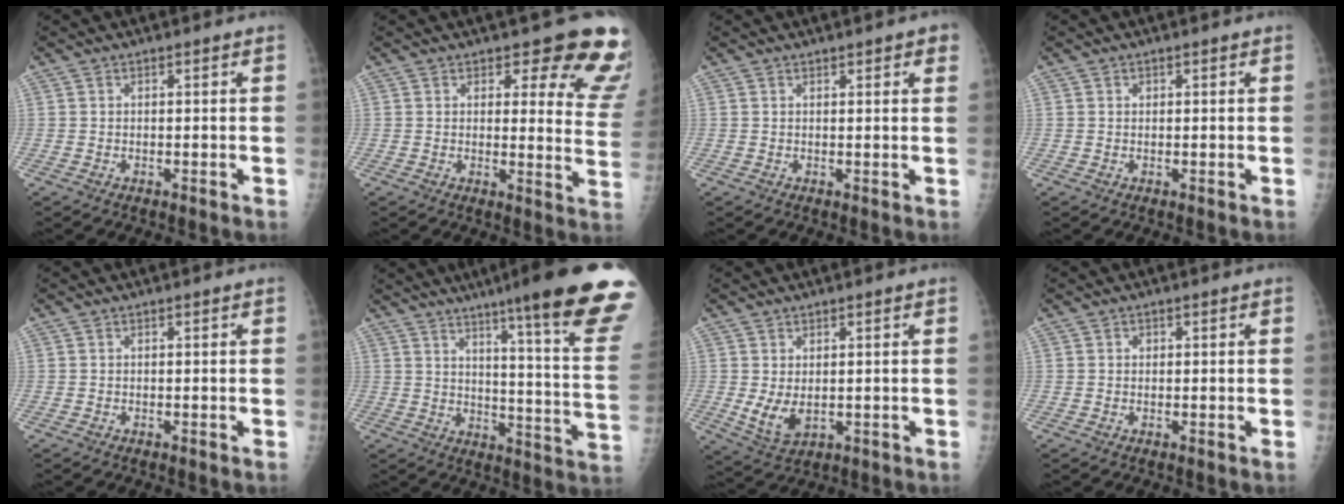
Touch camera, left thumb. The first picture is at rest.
{"total": 13.7, "force": [10.6, 5.0, 7.2], "torque": [-0.021, -0.073, 0.097]}
{"total": 2.9, "force": [1.7, 0.9, 2.2], "torque": [-0.017, -0.003, 0.018]}
{"total": 0.5, "force": [0.2, 0.5, 0.2], "torque": [0.003, 0.000, 0.004]}
{"total": 0.0}
{"total": 25.8, "force": [18.1, 1.0, 18.4], "torque": [-0.218, -0.105, 0.239]}
{"total": 5.1, "force": [0.1, 3.1, 4.1], "torque": [-0.073, -0.011, 0.018]}
{"total": 0.7, "force": [0.2, 0.7, 0.2], "torque": [0.002, 0.001, 0.003]}